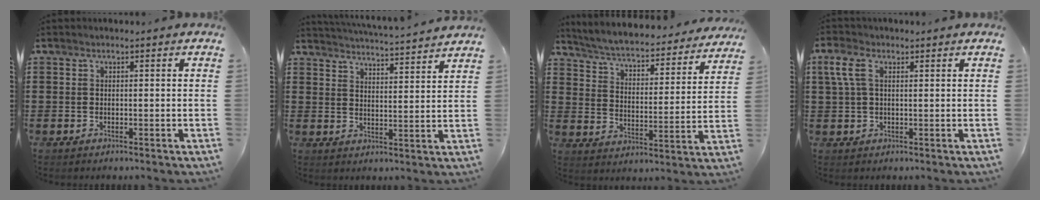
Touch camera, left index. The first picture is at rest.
{"total": 4.2, "force": [4.1, -0.9, 0.5], "torque": [-0.022, -0.039, 0.067]}
{"total": 4.4, "force": [4.2, -0.3, 1.1], "torque": [-0.044, -0.042, 0.065]}
{"total": 4.5, "force": [1.8, 2.0, 3.6], "torque": [-0.088, 0.005, 0.029]}